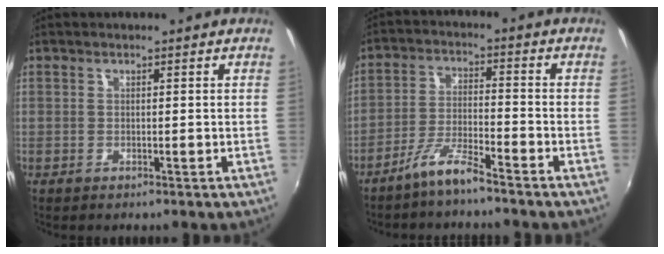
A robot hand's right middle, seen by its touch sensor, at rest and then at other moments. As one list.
[{"total": 5.7, "force": [-4.8, 0.2, 3.1], "torque": [-0.070, 0.007, -0.091]}]